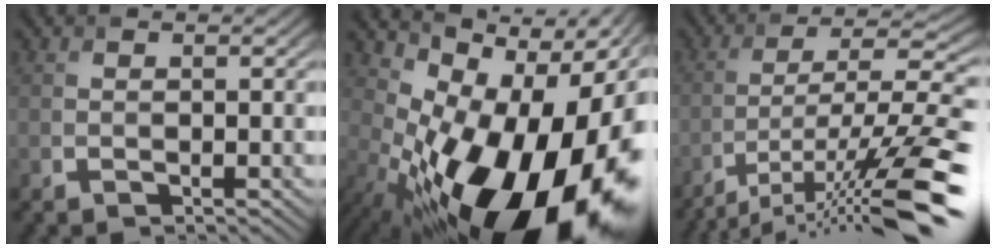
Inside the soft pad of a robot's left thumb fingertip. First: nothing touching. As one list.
[{"total": 19.9, "force": [-4.9, 11.0, 15.8], "torque": [-0.232, -0.025, -0.068]}, {"total": 15.1, "force": [-9.1, 3.5, 11.5], "torque": [-0.205, 0.003, -0.151]}]